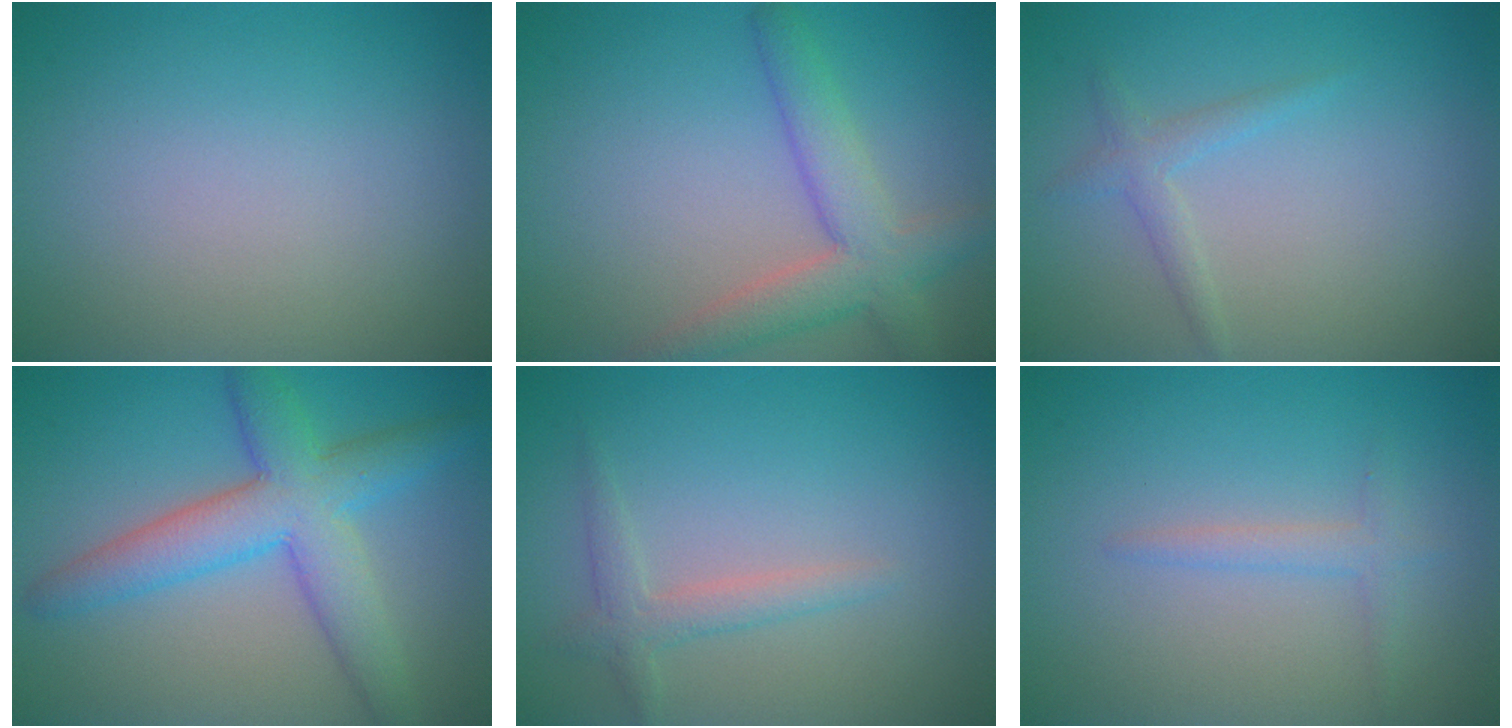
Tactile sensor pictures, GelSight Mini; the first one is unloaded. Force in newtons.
{"total": 4.9, "press": 4.9, "slide": 0.3}
{"total": 1.5, "press": 1.5, "slide": 0.0}
{"total": 6.6, "press": 6.6, "slide": 0.1}
{"total": 2.0, "press": 2.0, "slide": 0.2}
{"total": 1.5, "press": 1.5, "slide": 0.1}